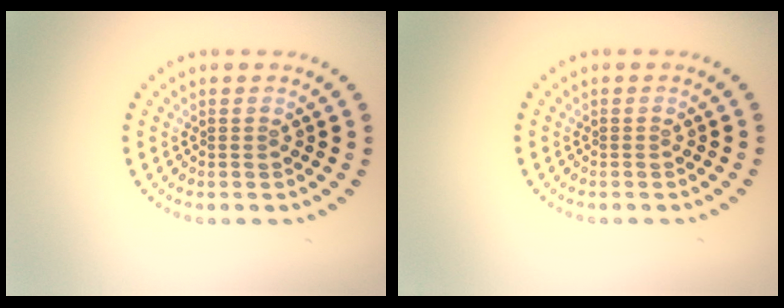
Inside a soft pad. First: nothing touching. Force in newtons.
{"total": 0.0}